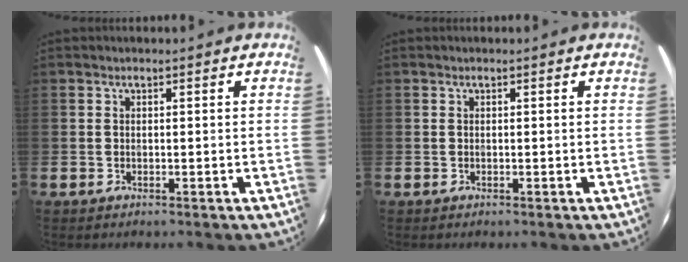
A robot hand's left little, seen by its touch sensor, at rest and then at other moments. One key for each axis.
{"total": 0.0}